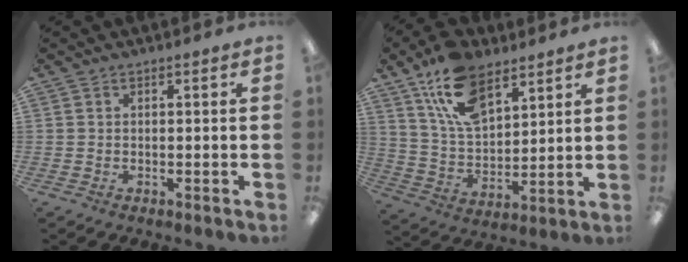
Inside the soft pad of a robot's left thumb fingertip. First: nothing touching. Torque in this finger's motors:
{"motor_torque": [0.20, 0.21, 1.60, -1.17, 0.19]}